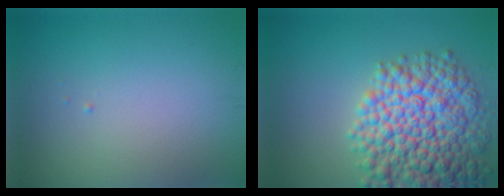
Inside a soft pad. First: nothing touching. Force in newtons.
{"total": 11.1, "press": 11.0, "slide": 0.4}